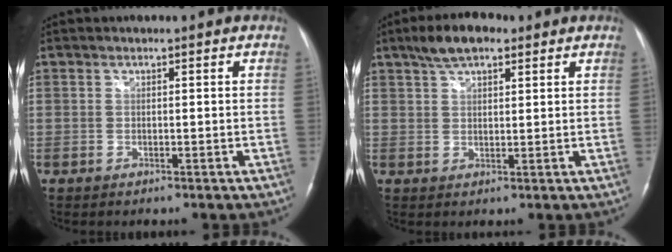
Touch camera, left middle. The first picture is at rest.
{"total": 6.7, "force": [4.5, 2.4, 4.4], "torque": [-0.084, 0.020, 0.078]}